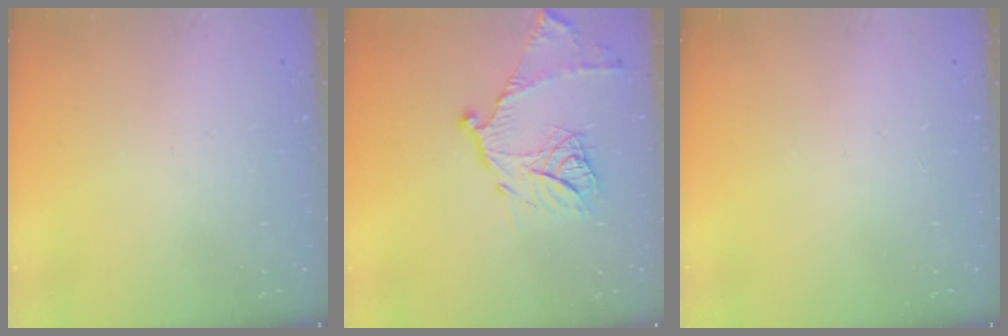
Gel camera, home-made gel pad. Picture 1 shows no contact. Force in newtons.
{"total": 15.0, "press": 14.9, "slide": 1.2}
{"total": 0.0}